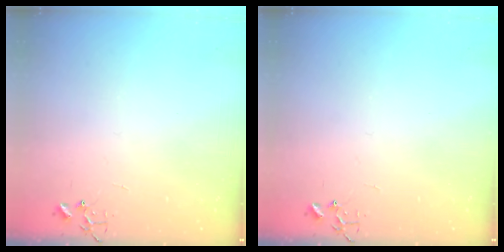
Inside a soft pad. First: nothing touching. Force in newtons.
{"total": 0.0}